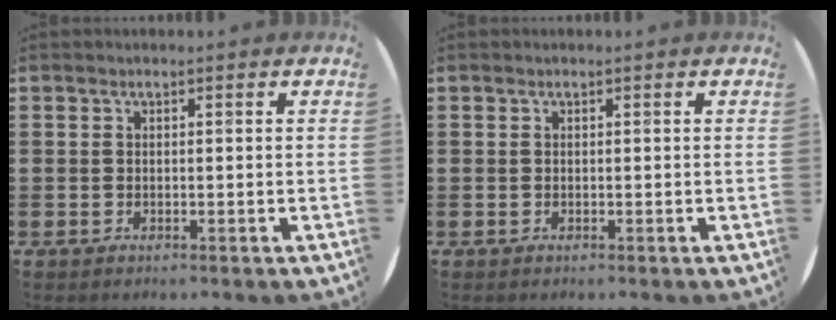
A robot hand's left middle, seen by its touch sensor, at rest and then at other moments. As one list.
[{"total": 0.0}]